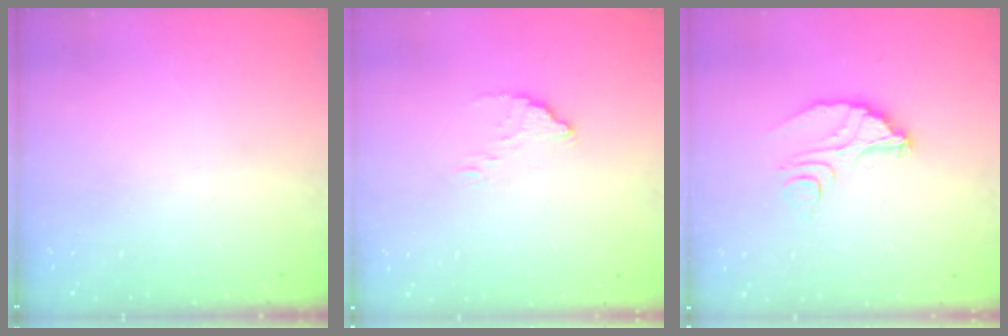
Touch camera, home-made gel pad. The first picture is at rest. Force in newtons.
{"total": 4.3, "press": 4.3, "slide": 0.1}
{"total": 8.8, "press": 8.8, "slide": 0.8}